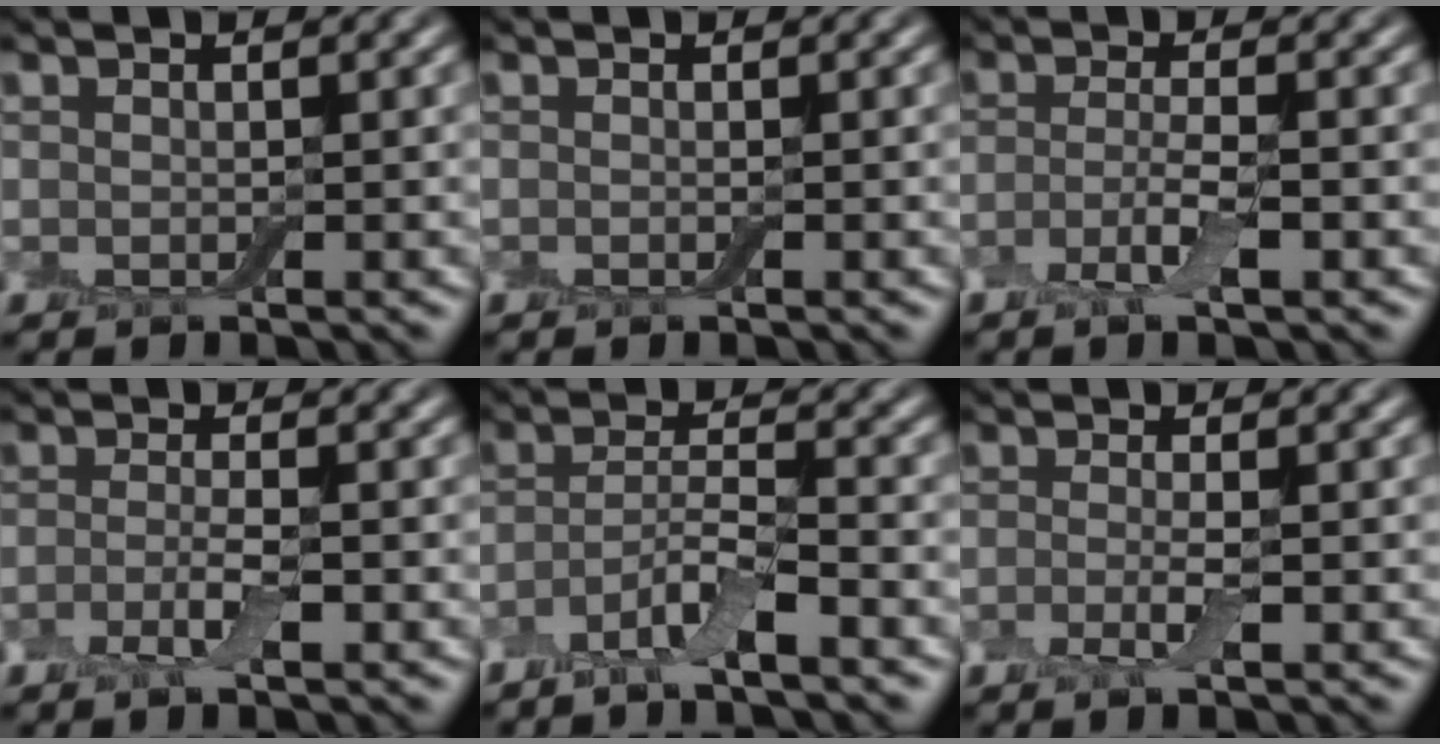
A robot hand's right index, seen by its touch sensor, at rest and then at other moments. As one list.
[{"total": 0.0}, {"total": 2.5, "force": [-1.2, 0.6, 2.1], "torque": [-0.045, 0.005, -0.029]}, {"total": 2.1, "force": [-1.0, 0.5, 1.8], "torque": [-0.037, 0.005, -0.025]}, {"total": 4.0, "force": [-2.6, 0.6, 3.0], "torque": [-0.058, 0.000, -0.057]}, {"total": 1.7, "force": [-0.6, 0.4, 1.5], "torque": [-0.033, 0.001, -0.016]}]